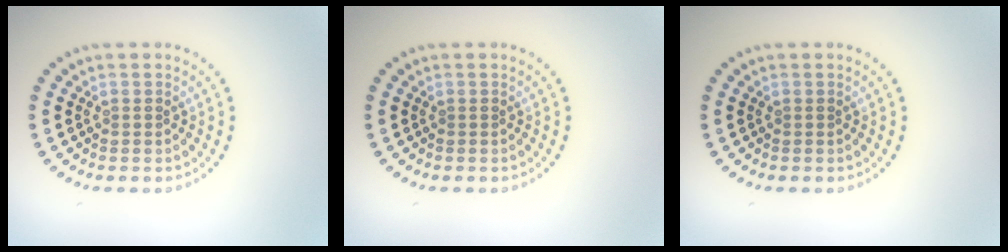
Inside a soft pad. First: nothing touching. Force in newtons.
{"total": 0.0}
{"total": 0.0}